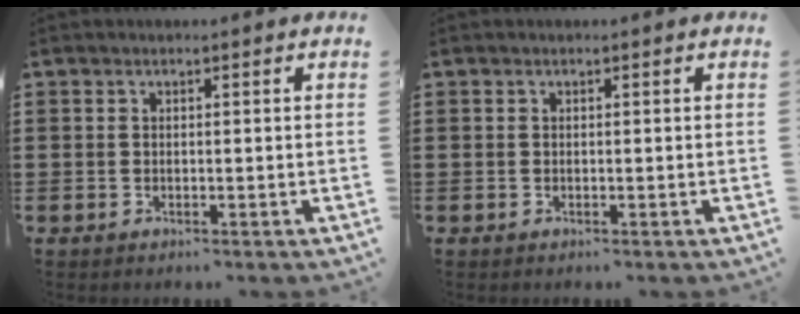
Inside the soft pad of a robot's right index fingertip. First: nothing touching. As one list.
[{"total": 0.0}]